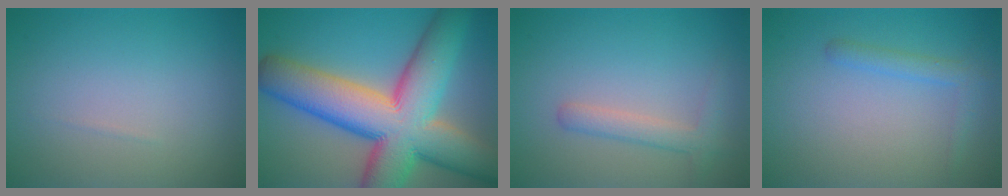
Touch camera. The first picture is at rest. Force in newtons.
{"total": 15.2, "press": 15.2, "slide": 0.9}
{"total": 2.2, "press": 2.2, "slide": 0.2}
{"total": 1.7, "press": 1.7, "slide": 0.1}